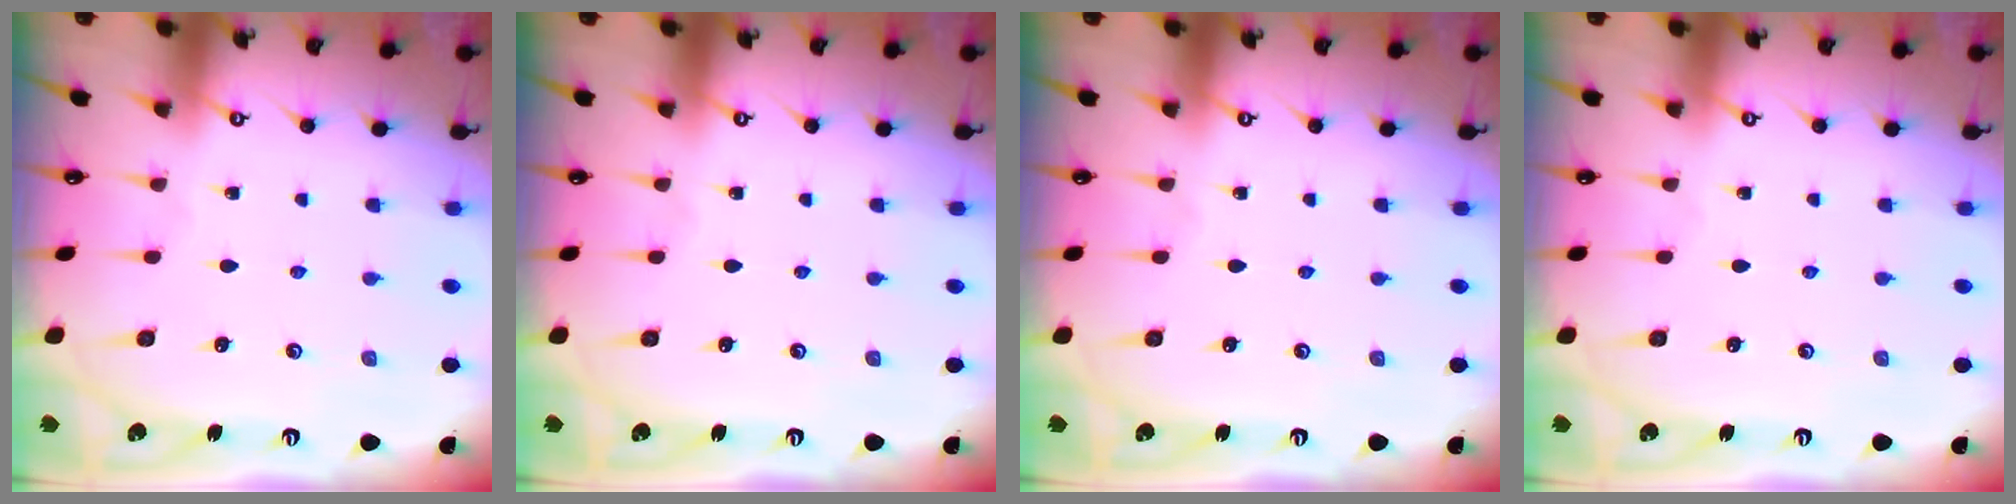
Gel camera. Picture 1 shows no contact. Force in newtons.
{"total": 0.0}
{"total": 0.0}
{"total": 0.0}